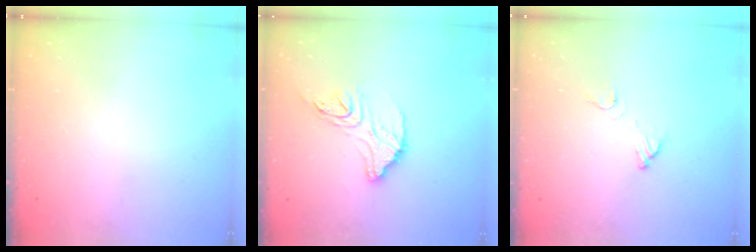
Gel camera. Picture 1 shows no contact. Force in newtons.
{"total": 13.1, "press": 13.1, "slide": 1.1}
{"total": 4.1, "press": 4.1, "slide": 0.2}